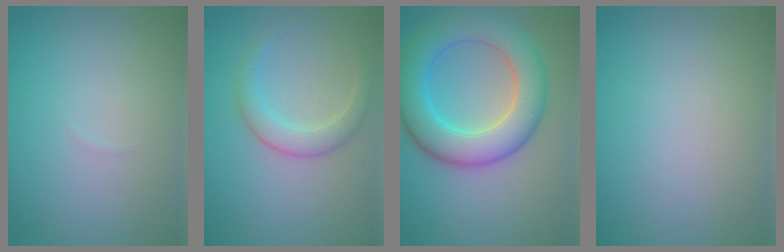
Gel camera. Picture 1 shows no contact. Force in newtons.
{"total": 2.7, "press": 2.7, "slide": 0.2}
{"total": 8.2, "press": 8.2, "slide": 0.1}
{"total": 0.0}